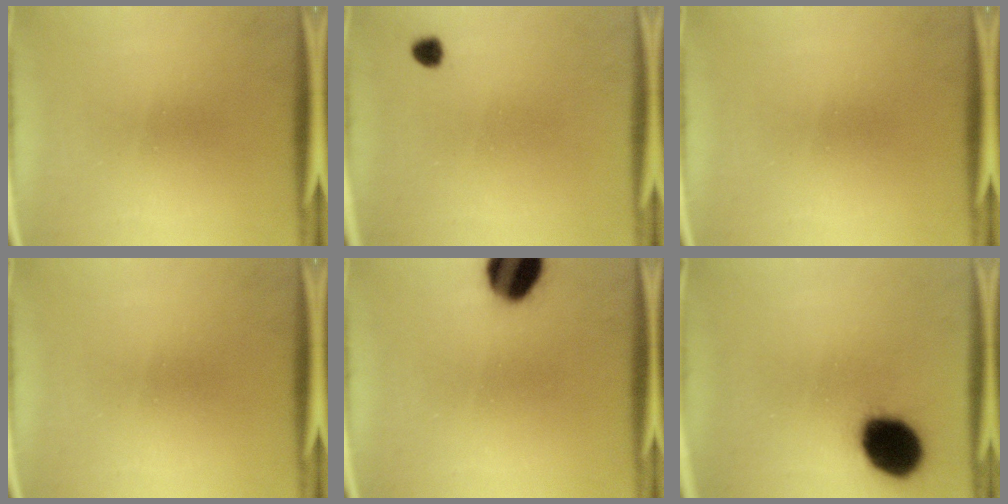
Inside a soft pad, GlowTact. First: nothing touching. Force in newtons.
{"total": 1.7}
{"total": 0.0}
{"total": 0.0}
{"total": 12.7}
{"total": 16.4}